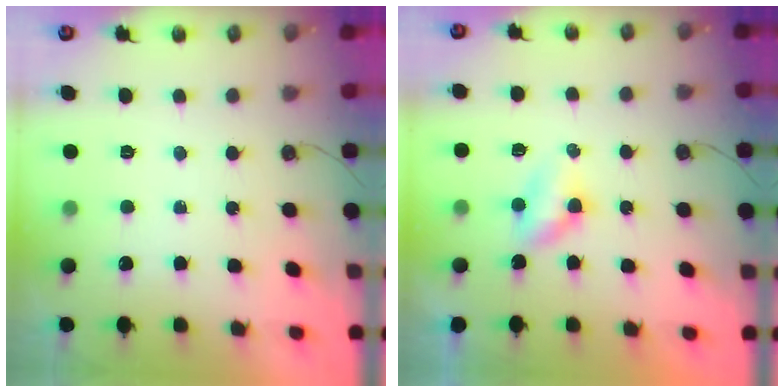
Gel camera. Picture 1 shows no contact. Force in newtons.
{"total": 3.3, "press": 3.2, "slide": 0.4}